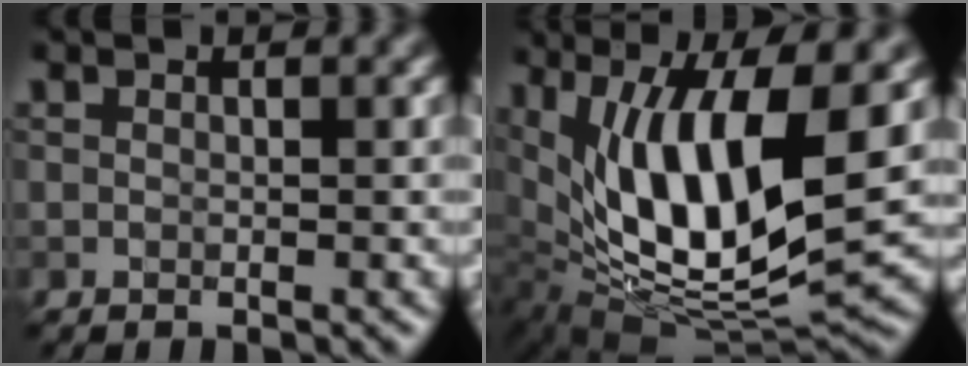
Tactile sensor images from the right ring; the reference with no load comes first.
{"total": 11.9, "force": [2.1, 4.4, 10.9], "torque": [-0.186, -0.011, 0.042]}